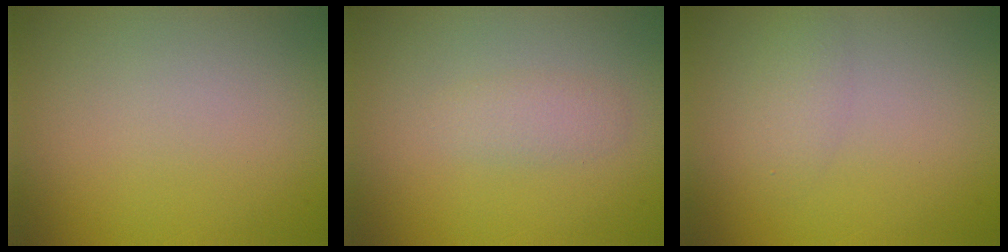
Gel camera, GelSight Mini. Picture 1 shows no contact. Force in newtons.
{"total": 1.5, "press": 1.5, "slide": 0.0}
{"total": 1.6, "press": 1.6, "slide": 0.1}